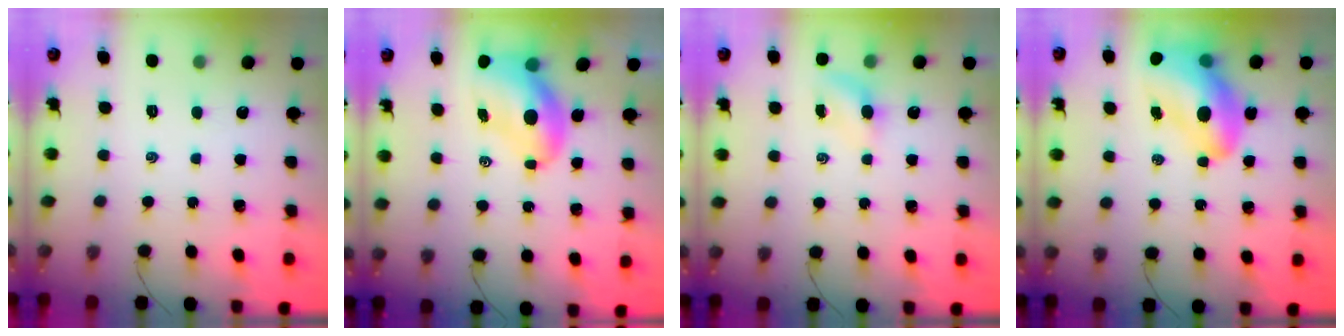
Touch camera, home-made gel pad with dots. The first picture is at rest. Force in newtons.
{"total": 8.3, "press": 8.0, "slide": 2.4}
{"total": 4.8, "press": 4.6, "slide": 1.0}
{"total": 15.3, "press": 14.7, "slide": 4.3}